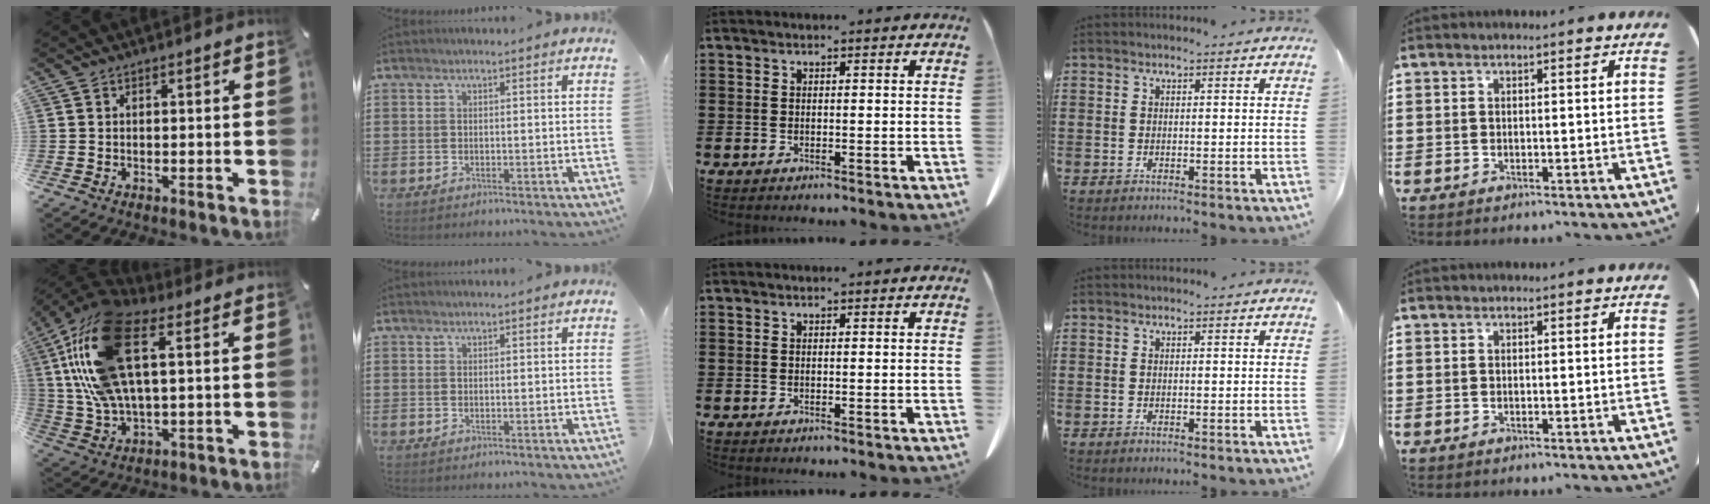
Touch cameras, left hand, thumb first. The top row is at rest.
{"thumb": {"total": 20.6, "force": [6.6, 9.6, 17.0], "torque": [-0.380, -0.005, 0.111]}}